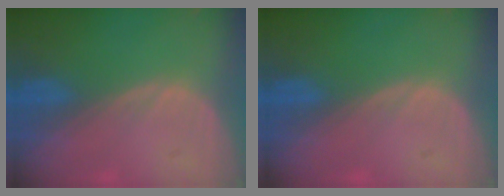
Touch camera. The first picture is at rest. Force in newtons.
{"total": 0.0}